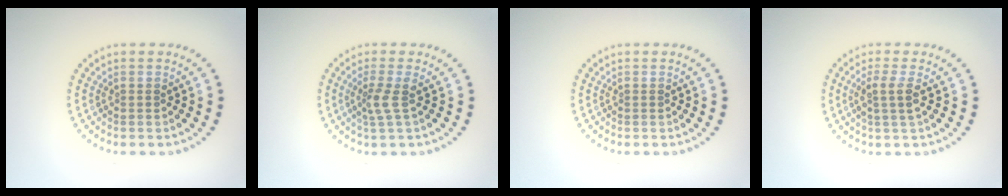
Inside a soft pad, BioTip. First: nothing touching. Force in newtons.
{"total": 1.9, "press": 1.4, "slide": 1.4}
{"total": 0.0}
{"total": 2.1, "press": 1.8, "slide": 1.1}